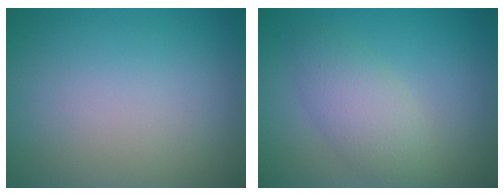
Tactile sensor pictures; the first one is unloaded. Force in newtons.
{"total": 3.6, "press": 3.5, "slide": 0.2}